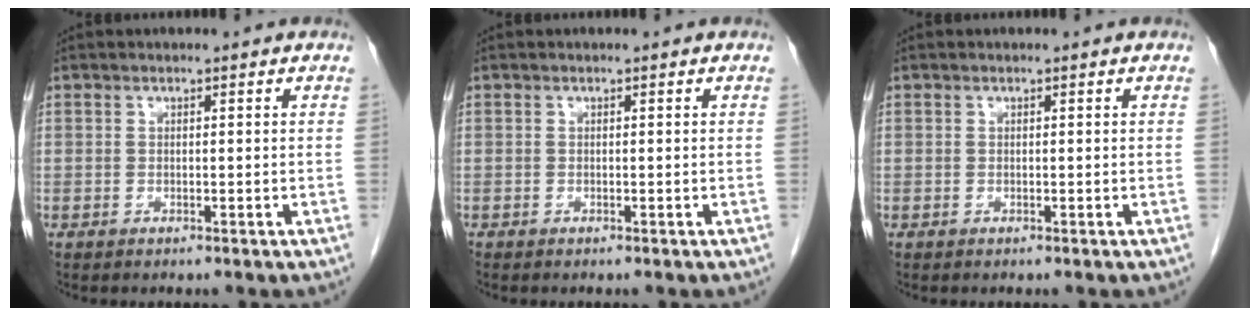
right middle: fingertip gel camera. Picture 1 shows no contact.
{"total": 0.0}
{"total": 0.0}